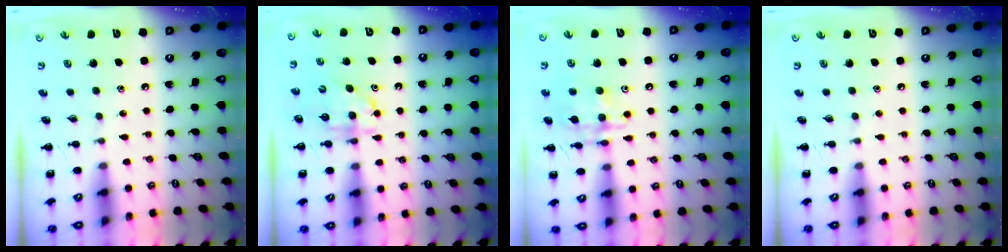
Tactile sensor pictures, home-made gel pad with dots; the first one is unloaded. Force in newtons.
{"total": 6.1, "press": 6.1, "slide": 0.5}
{"total": 12.5, "press": 12.4, "slide": 1.6}
{"total": 0.0}